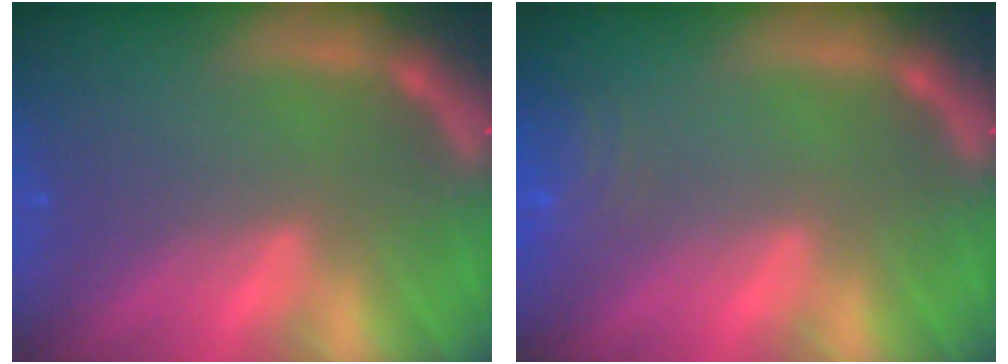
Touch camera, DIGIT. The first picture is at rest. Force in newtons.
{"total": 4.0}